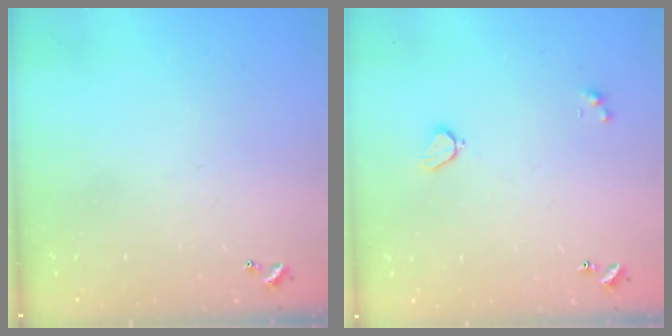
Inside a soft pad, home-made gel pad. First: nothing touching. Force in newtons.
{"total": 2.0, "press": 1.9, "slide": 0.6}